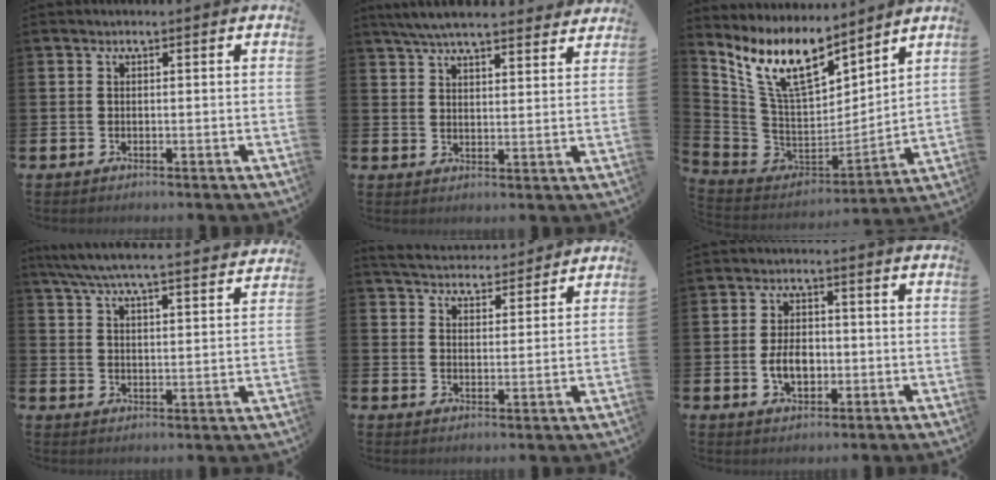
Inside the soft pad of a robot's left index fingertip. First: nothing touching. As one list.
[{"total": 6.6, "force": [6.2, 1.0, 1.9], "torque": [-0.052, -0.026, 0.113]}, {"total": 11.4, "force": [8.9, 4.1, 5.9], "torque": [-0.157, -0.047, 0.162]}, {"total": 7.0, "force": [6.6, 0.4, 2.3], "torque": [-0.071, -0.043, 0.117]}, {"total": 5.1, "force": [5.0, 0.9, 0.2], "torque": [-0.020, -0.036, 0.087]}, {"total": 4.3, "force": [-0.8, 2.8, 3.2], "torque": [-0.042, 0.000, -0.020]}]